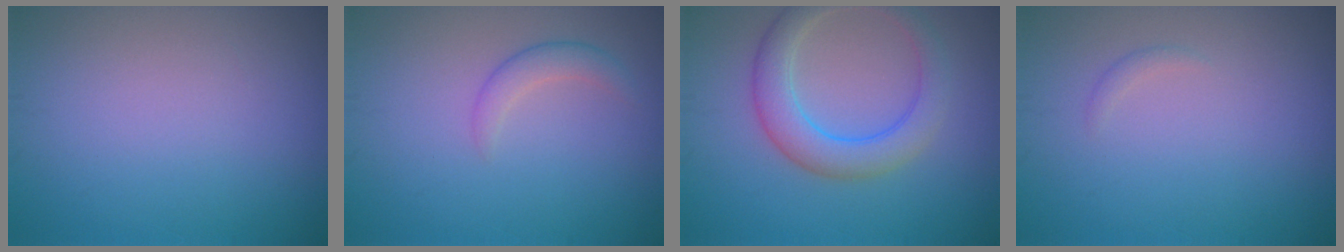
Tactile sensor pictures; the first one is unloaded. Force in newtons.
{"total": 1.7, "press": 1.7, "slide": 0.1}
{"total": 4.3, "press": 4.3, "slide": 0.2}
{"total": 0.6, "press": 0.5, "slide": 0.1}